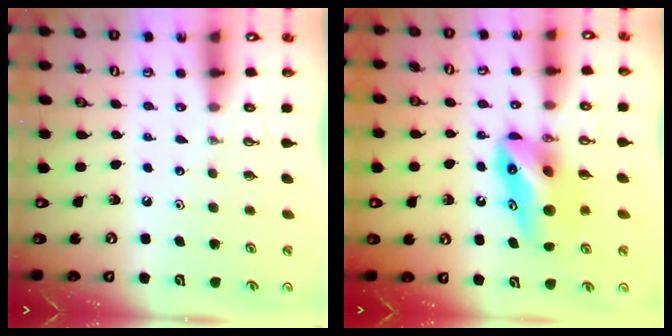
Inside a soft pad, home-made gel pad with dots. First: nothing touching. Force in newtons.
{"total": 9.8, "press": 9.1, "slide": 3.6}